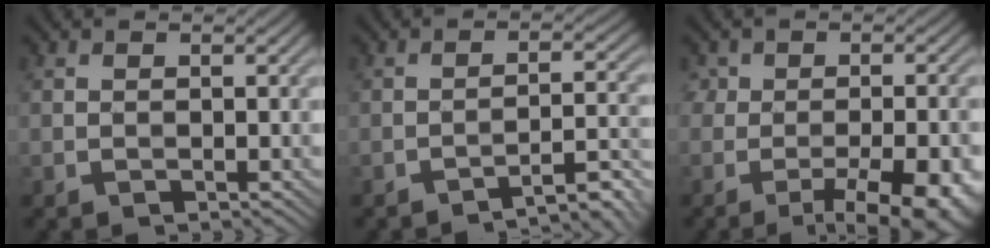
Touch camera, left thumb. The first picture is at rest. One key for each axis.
{"total": 5.2, "fx": -4.1, "fy": 0.6, "fz": 3.1, "tx": -0.042, "ty": 0.023, "tz": -0.063}
{"total": 11.3, "fx": -5.0, "fy": 5.8, "fz": 8.4, "tx": -0.072, "ty": 0.017, "tz": -0.067}